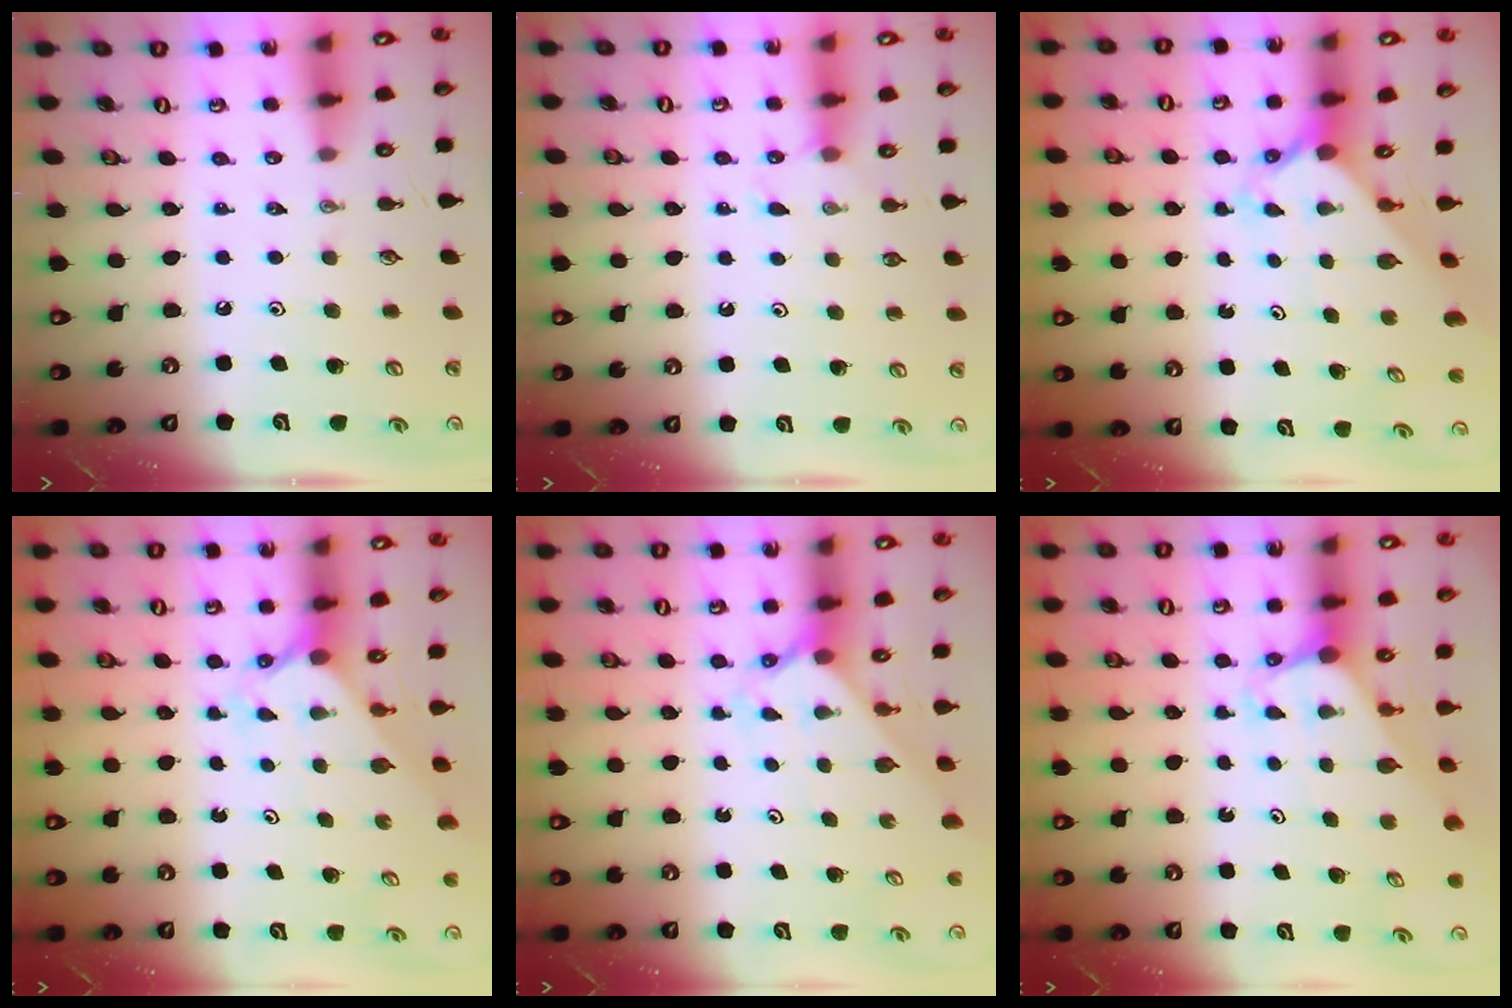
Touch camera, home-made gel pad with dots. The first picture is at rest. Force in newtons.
{"total": 4.6, "press": 4.6, "slide": 0.5}
{"total": 2.5, "press": 2.5, "slide": 0.3}
{"total": 1.5, "press": 1.5, "slide": 0.1}
{"total": 2.1, "press": 2.1, "slide": 0.2}
{"total": 3.0, "press": 3.0, "slide": 0.2}